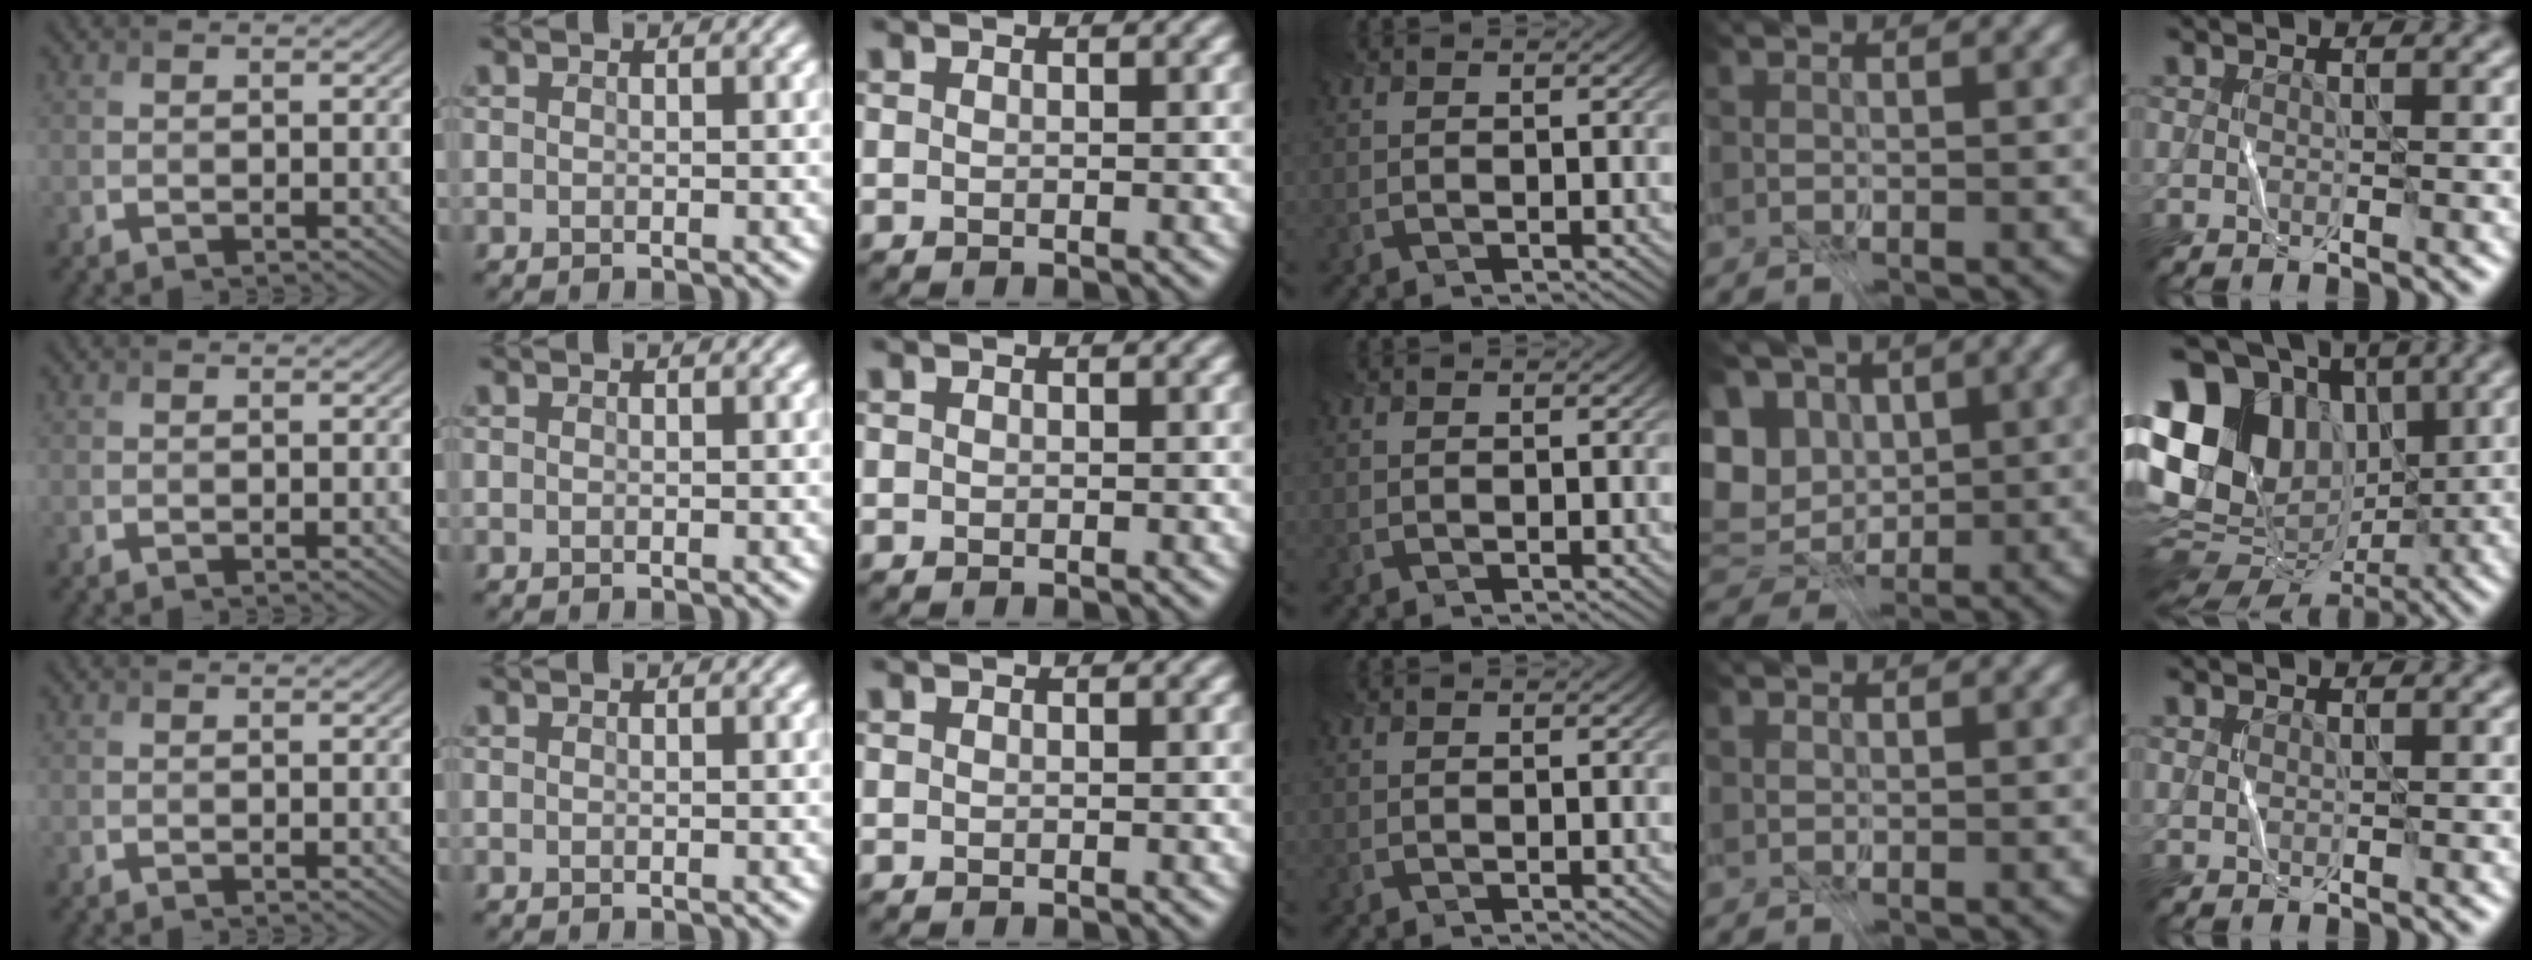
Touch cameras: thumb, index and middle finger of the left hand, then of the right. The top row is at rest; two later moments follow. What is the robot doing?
{"motion": "fold", "object": "file"}